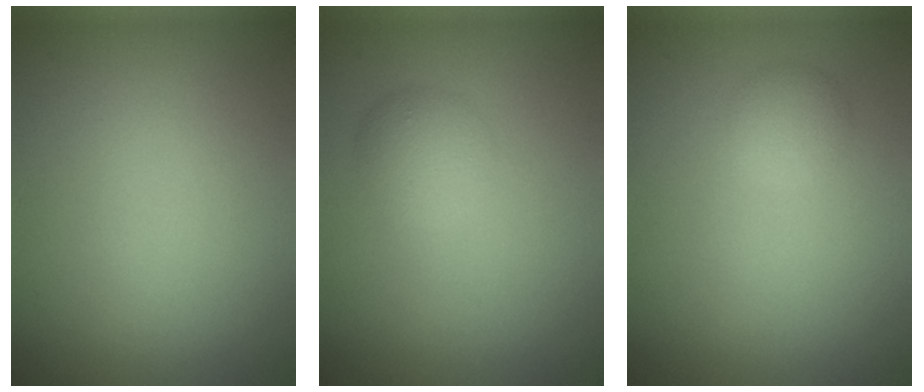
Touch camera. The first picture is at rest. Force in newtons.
{"total": 2.4, "press": 2.4, "slide": 0.2}
{"total": 1.5, "press": 1.5, "slide": 0.0}